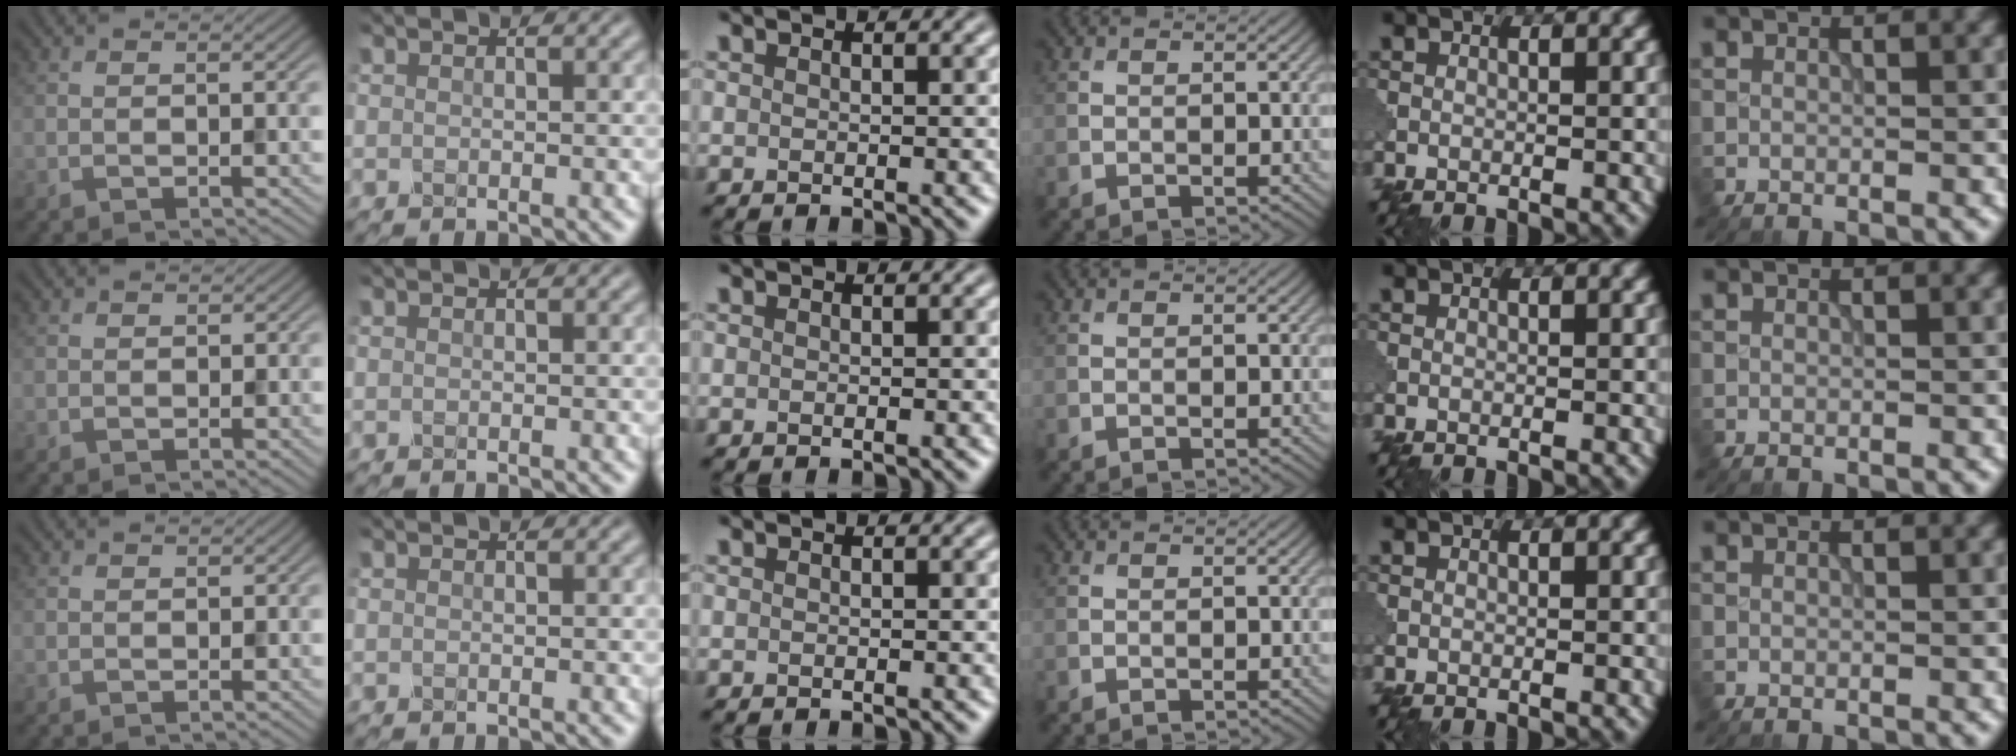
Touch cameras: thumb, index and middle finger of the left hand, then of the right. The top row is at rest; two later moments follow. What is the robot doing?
{"motion": "shake", "object": "medicine bottle"}